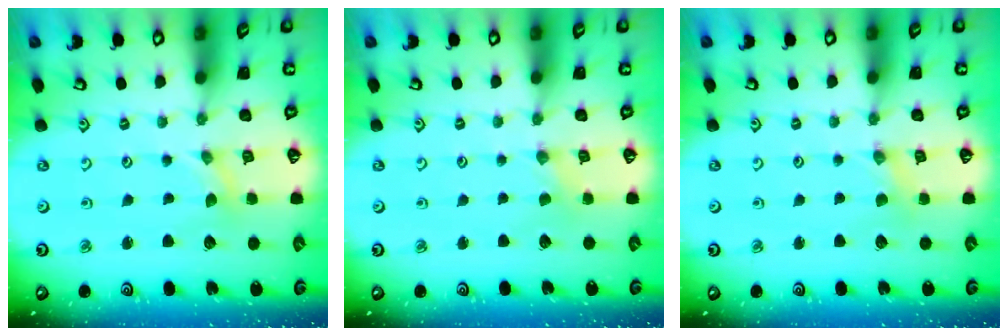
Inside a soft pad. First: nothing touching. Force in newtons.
{"total": 0.0}
{"total": 1.0, "press": 1.0, "slide": 0.2}